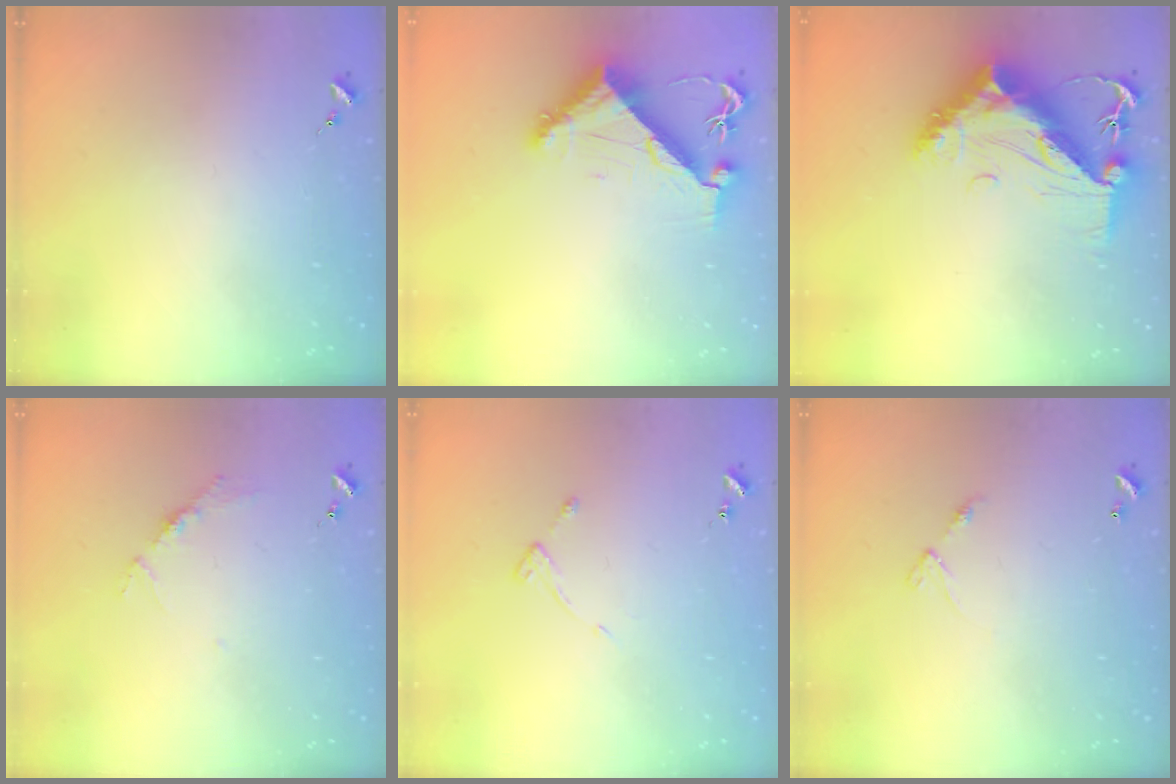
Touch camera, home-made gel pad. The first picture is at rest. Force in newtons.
{"total": 8.5, "press": 8.4, "slide": 1.4}
{"total": 19.4, "press": 19.3, "slide": 1.7}
{"total": 3.9, "press": 3.8, "slide": 0.5}
{"total": 4.1, "press": 4.1, "slide": 0.5}
{"total": 4.7, "press": 4.7, "slide": 0.4}